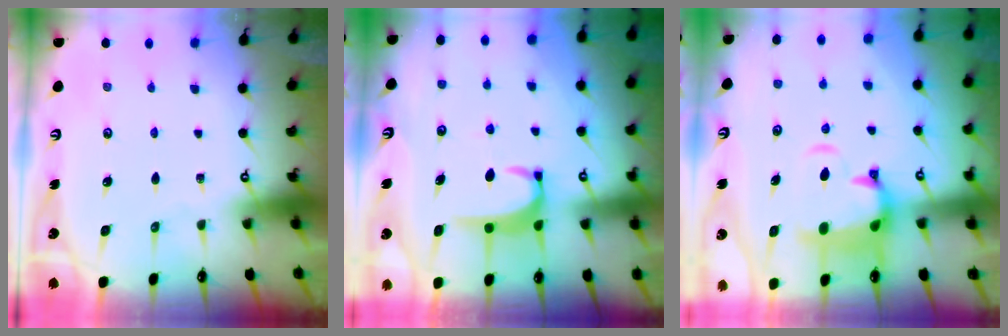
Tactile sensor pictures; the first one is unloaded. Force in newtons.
{"total": 2.9, "press": 2.8, "slide": 0.5}
{"total": 3.4, "press": 3.0, "slide": 1.6}